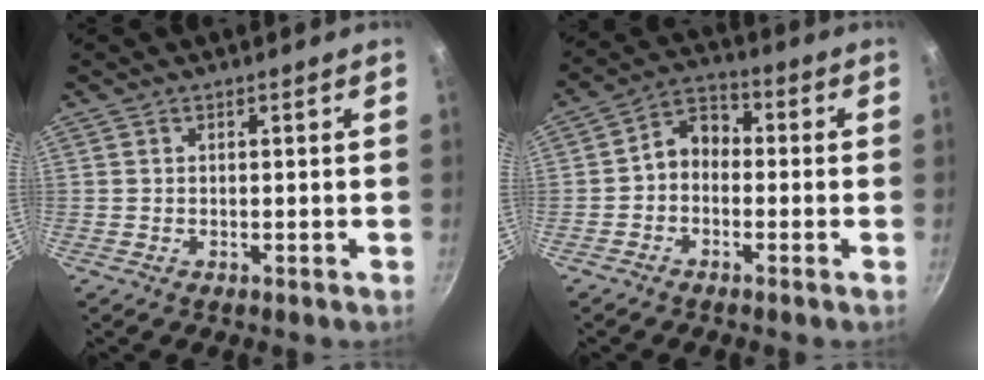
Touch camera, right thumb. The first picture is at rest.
{"total": 6.0, "force": [-1.0, 4.7, 3.7], "torque": [-0.041, 0.032, -0.035]}